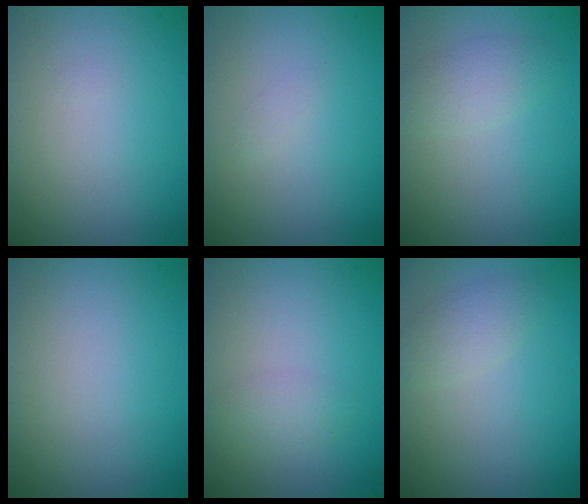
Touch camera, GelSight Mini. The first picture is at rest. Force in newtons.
{"total": 0.5, "press": 0.5, "slide": 0.0}
{"total": 2.1, "press": 2.1, "slide": 0.1}
{"total": 0.0}
{"total": 1.6, "press": 1.6, "slide": 0.0}
{"total": 2.0, "press": 2.0, "slide": 0.0}